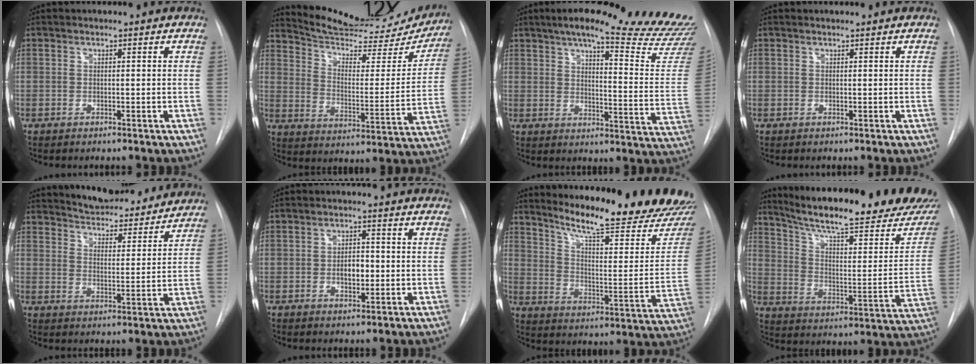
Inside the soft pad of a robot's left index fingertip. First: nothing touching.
{"total": 23.4, "force": [21.8, 4.6, 7.0], "torque": [-0.102, -0.059, 0.287]}
{"total": 25.0, "force": [22.1, 1.1, 11.8], "torque": [-0.163, -0.108, 0.258]}
{"total": 0.0}
{"total": 15.2, "force": [14.1, 3.2, 4.4], "torque": [-0.057, -0.011, 0.194]}
{"total": 3.3, "force": [-1.3, 1.7, 2.5], "torque": [-0.039, -0.003, -0.017]}
{"total": 24.5, "force": [21.9, 1.3, 10.8], "torque": [-0.159, -0.109, 0.285]}
{"total": 27.7, "force": [23.2, 3.3, 14.7], "torque": [-0.224, -0.070, 0.310]}